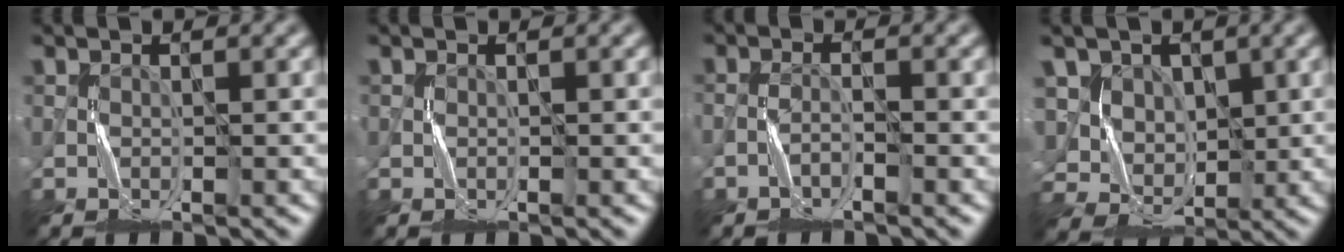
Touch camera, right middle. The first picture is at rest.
{"total": 0.0}
{"total": 1.2, "force": [-1.2, -0.1, 0.2], "torque": [-0.006, 0.008, -0.027]}
{"total": 4.7, "force": [2.0, 3.8, 1.8], "torque": [-0.054, -0.001, 0.052]}